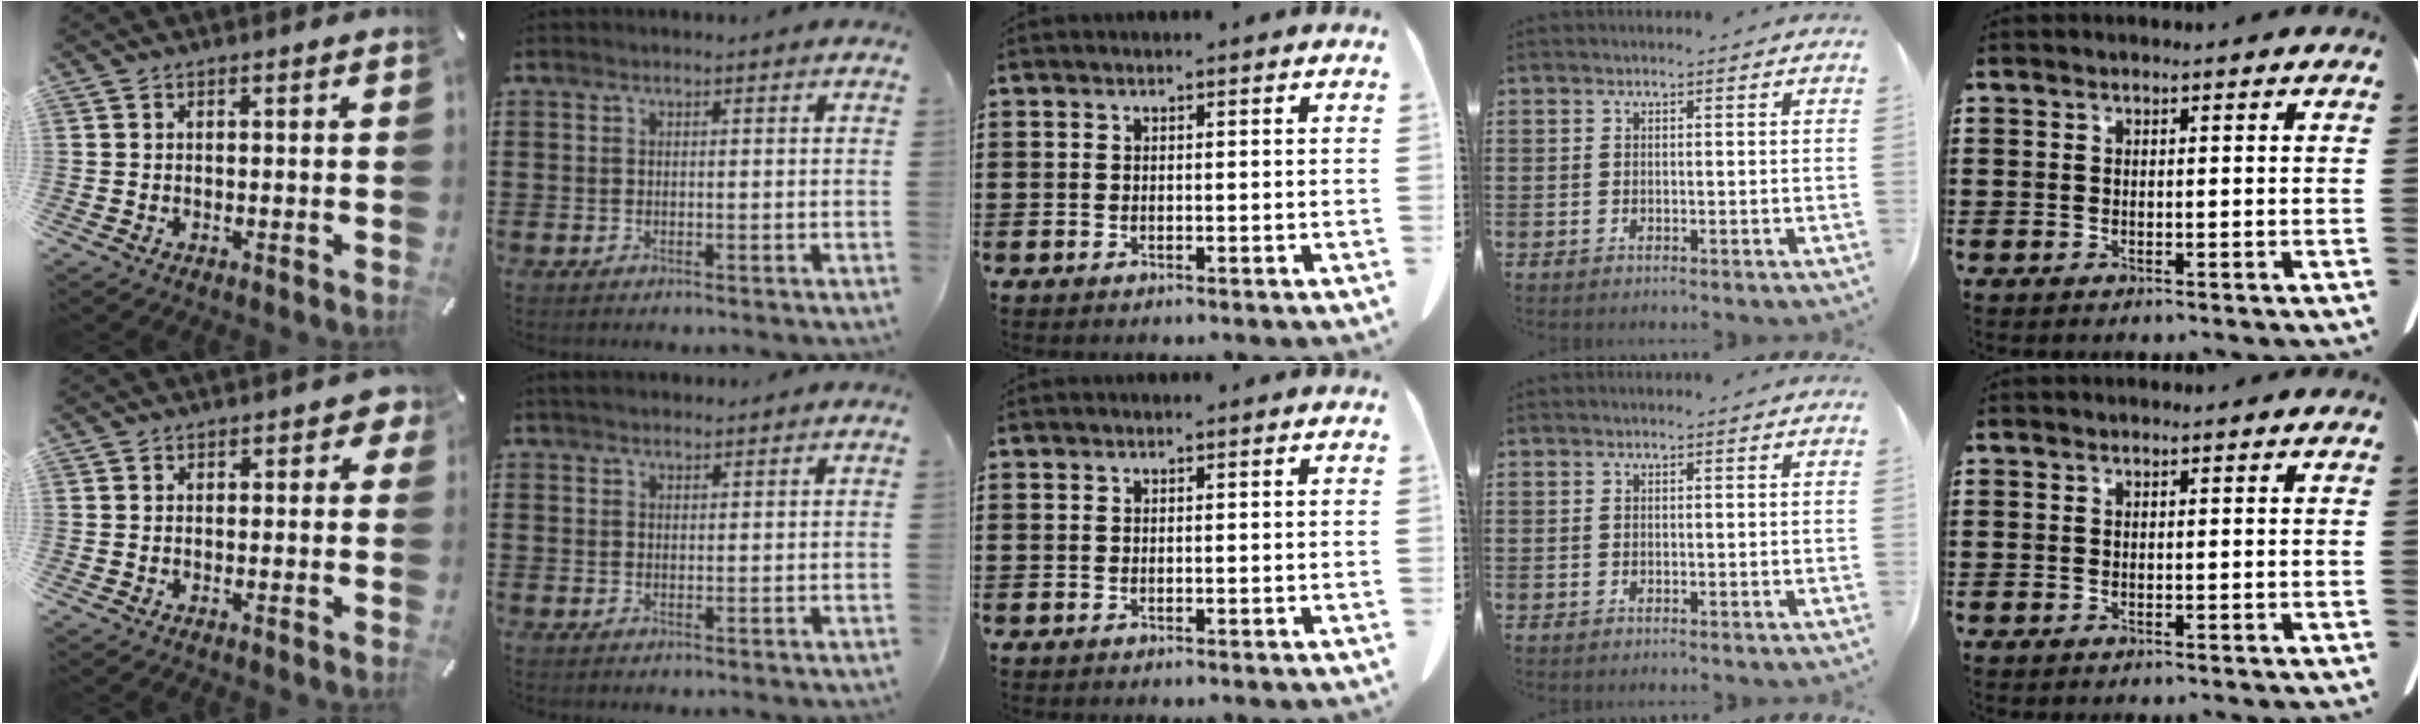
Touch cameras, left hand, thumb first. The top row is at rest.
{"thumb": {"total": 2.1, "force": [0.3, 1.3, 1.5], "torque": [-0.015, 0.001, 0.000]}, "index": {"total": 1.7, "force": [1.5, 0.5, 0.3], "torque": [-0.009, 0.005, 0.030]}}